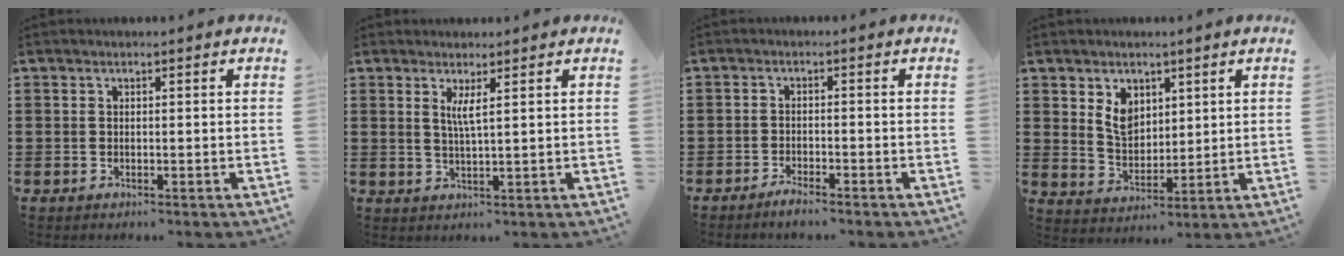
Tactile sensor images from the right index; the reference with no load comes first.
{"total": 2.6, "force": [1.0, 0.0, 2.3], "torque": [-0.049, -0.004, 0.016]}
{"total": 1.9, "force": [-1.8, 0.1, 0.5], "torque": [-0.012, 0.001, -0.035]}
{"total": 5.3, "force": [2.4, 3.8, 2.8], "torque": [-0.061, 0.010, 0.043]}